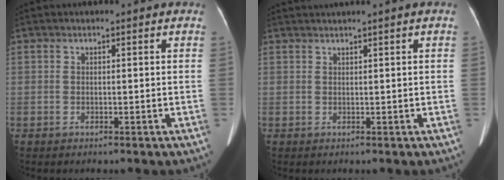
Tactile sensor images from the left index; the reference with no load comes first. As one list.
[{"total": 1.6, "force": [1.1, -0.6, 1.0], "torque": [-0.022, 0.009, 0.028]}]